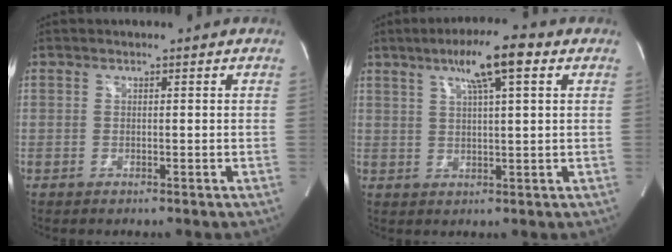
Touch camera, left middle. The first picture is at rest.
{"total": 8.5, "force": [4.2, 0.5, 7.3], "torque": [-0.124, 0.015, 0.066]}